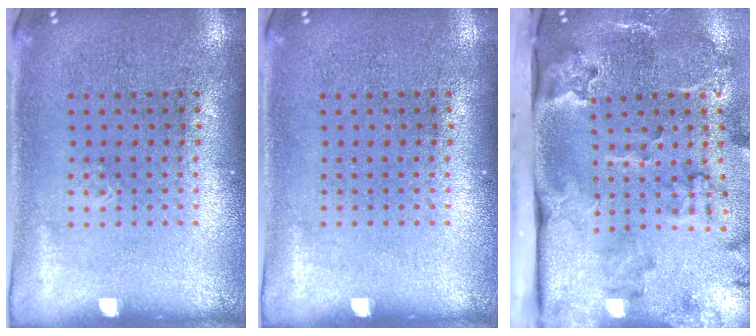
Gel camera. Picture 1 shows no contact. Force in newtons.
{"total": 0.0}
{"total": 4.0, "press": 2.7, "slide": 3.0}